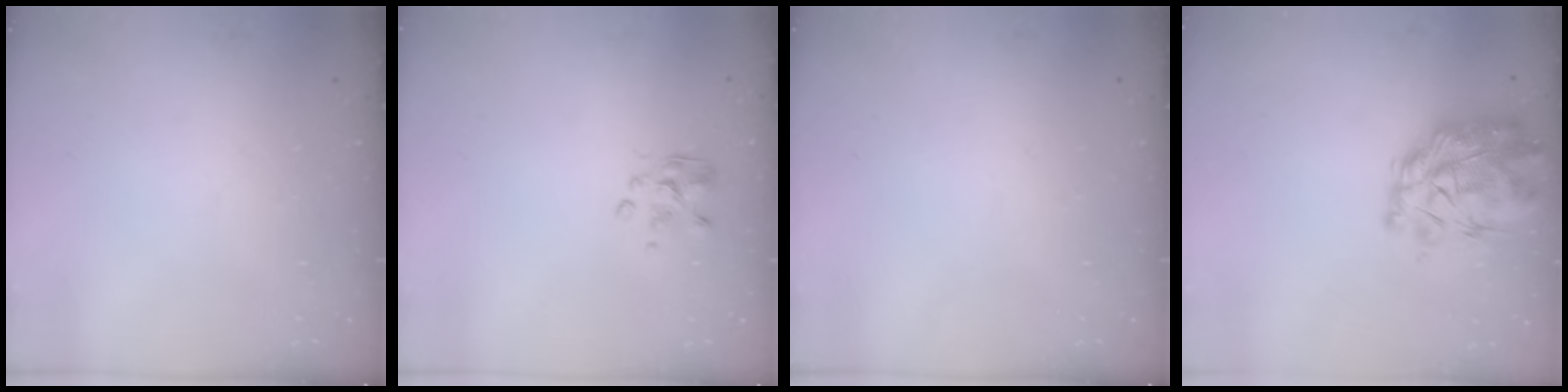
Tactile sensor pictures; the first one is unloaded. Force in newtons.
{"total": 2.3, "press": 2.2, "slide": 0.7}
{"total": 0.0}
{"total": 8.3, "press": 7.6, "slide": 3.3}